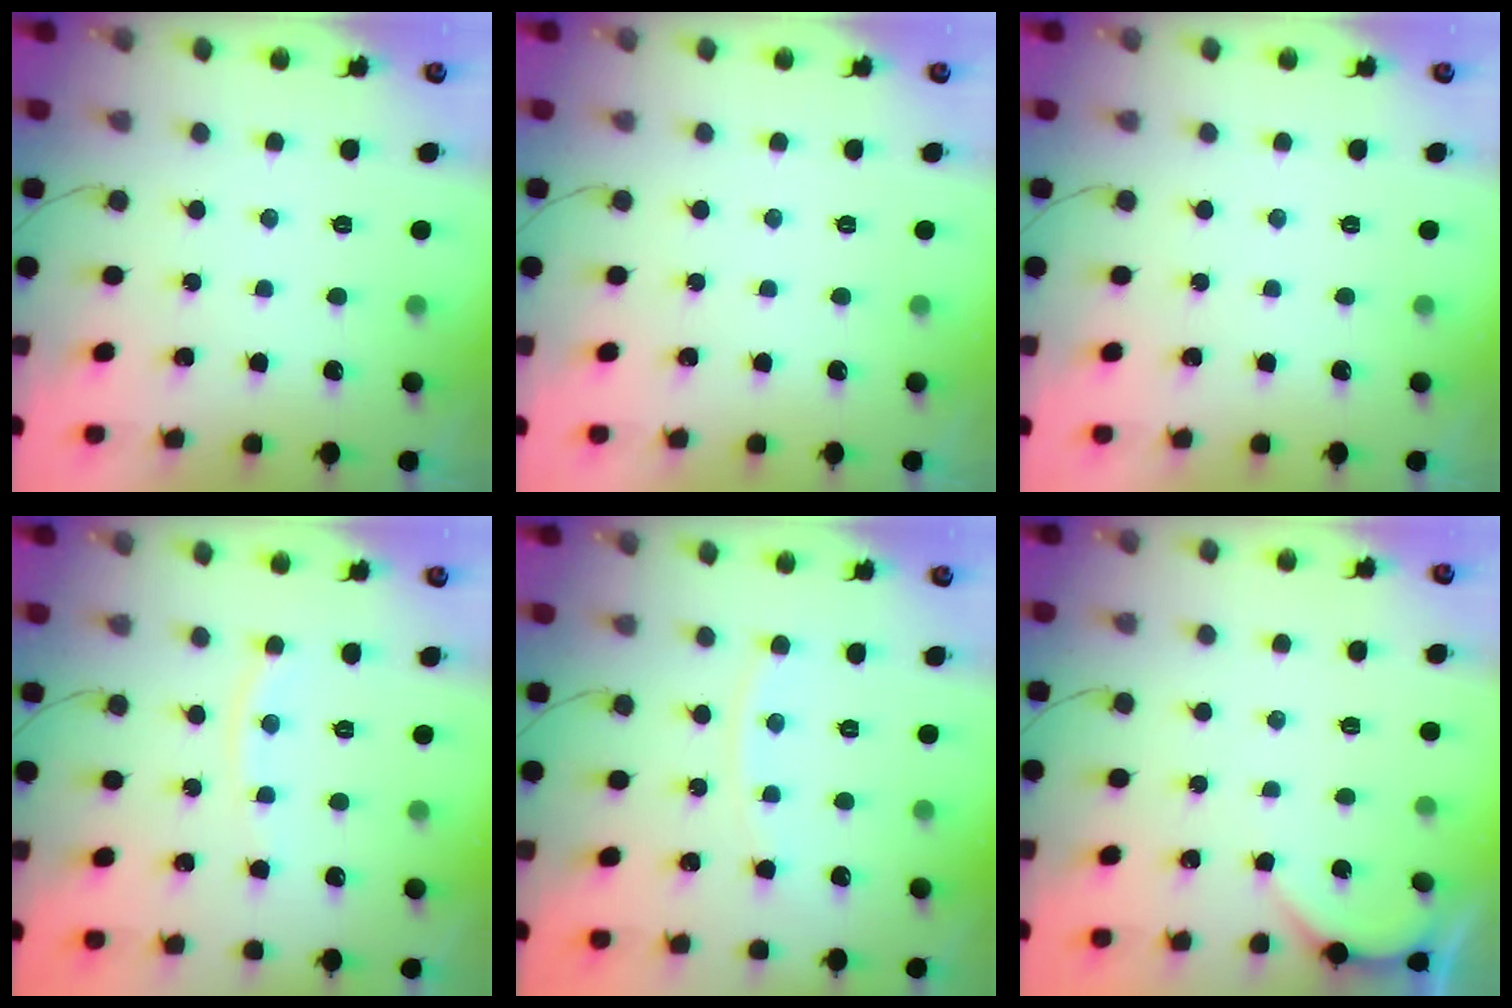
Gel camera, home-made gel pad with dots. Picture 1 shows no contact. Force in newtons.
{"total": 0.0}
{"total": 0.0}
{"total": 5.7, "press": 5.7, "slide": 0.8}
{"total": 6.4, "press": 6.4, "slide": 0.7}
{"total": 1.6, "press": 1.6, "slide": 0.3}